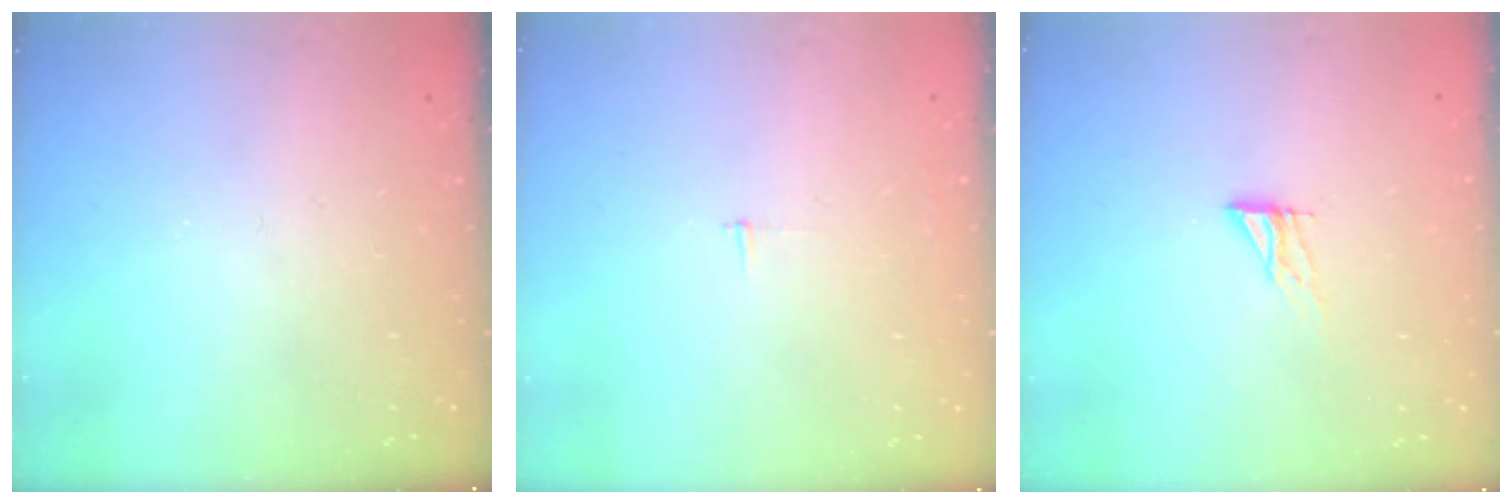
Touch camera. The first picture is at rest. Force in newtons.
{"total": 2.3, "press": 2.3, "slide": 0.2}
{"total": 6.3, "press": 6.3, "slide": 0.6}